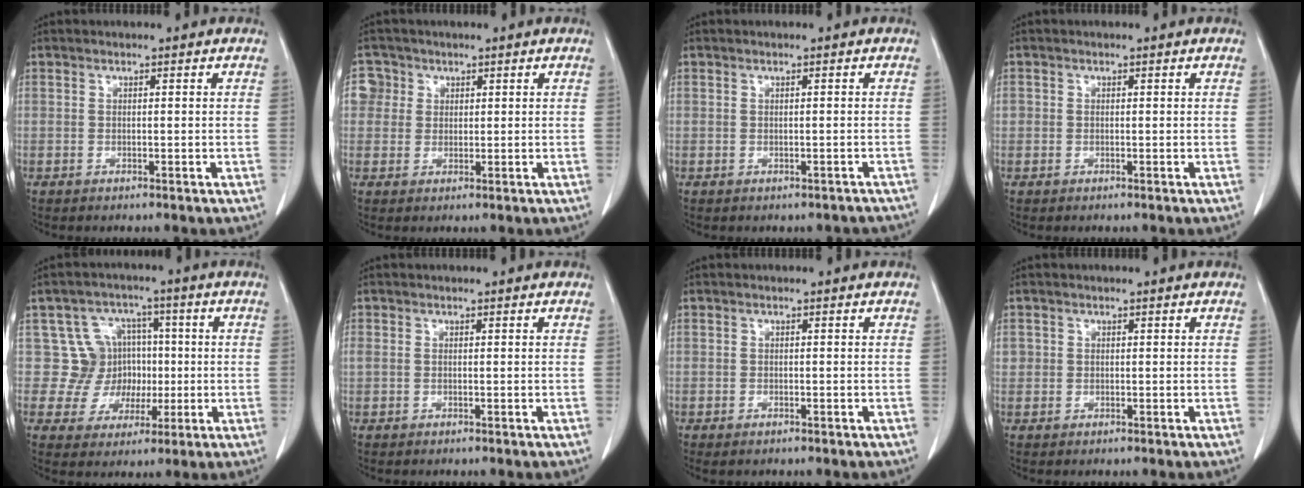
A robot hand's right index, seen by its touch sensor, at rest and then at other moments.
{"total": 3.5, "force": [1.0, 3.3, 0.0], "torque": [0.012, 0.009, 0.017]}
{"total": 2.5, "force": [-2.1, 1.2, 0.6], "torque": [0.000, 0.012, -0.022]}
{"total": 0.8, "force": [0.0, 0.8, 0.3], "torque": [-0.001, 0.008, 0.001]}
{"total": 8.1, "force": [0.4, 8.1, 1.0], "torque": [0.002, 0.035, 0.016]}
{"total": 1.1, "force": [0.0, 0.8, 0.8], "torque": [-0.029, 0.011, 0.004]}
{"total": 0.9, "force": [-0.6, 0.3, 0.5], "torque": [-0.013, -0.002, -0.005]}
{"total": 1.3, "force": [0.2, 1.3, 0.3], "torque": [0.005, 0.005, 0.002]}